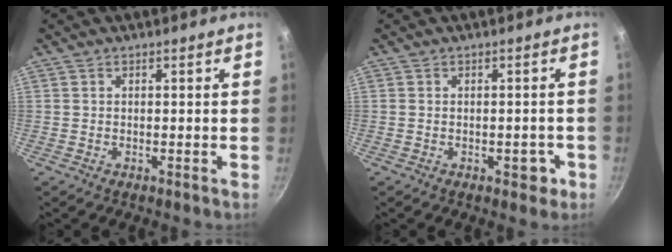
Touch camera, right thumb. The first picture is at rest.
{"total": 3.0, "force": [-1.2, 1.8, 2.1], "torque": [0.000, 0.015, -0.011]}